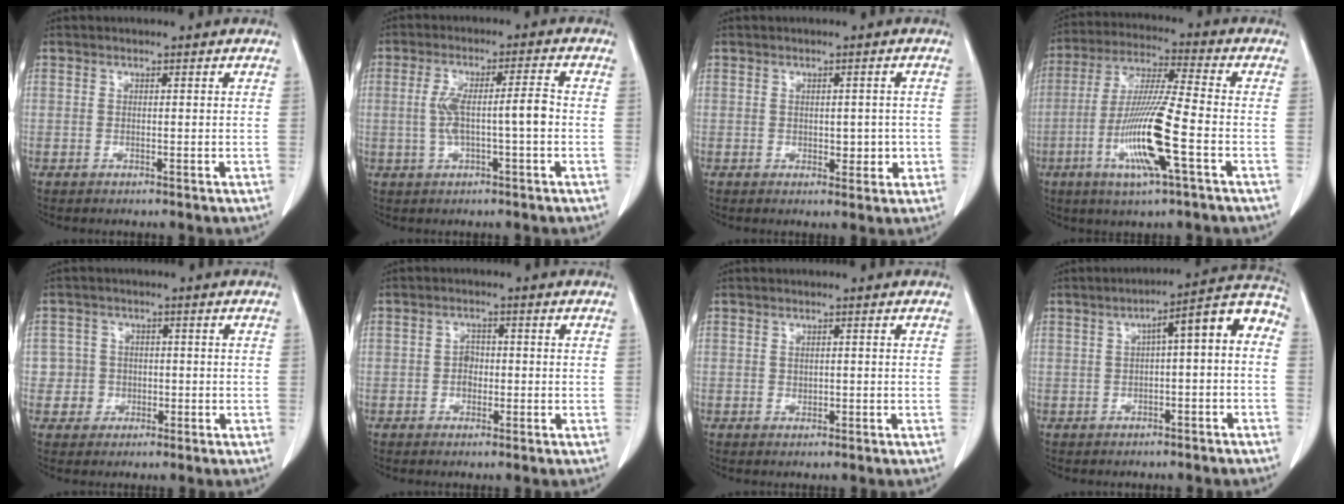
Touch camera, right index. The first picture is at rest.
{"total": 6.6, "force": [-0.7, 0.6, 6.6], "torque": [-0.130, 0.019, -0.010]}
{"total": 2.7, "force": [-0.2, 1.6, 2.1], "torque": [-0.023, 0.001, 0.004]}
{"total": 13.5, "force": [-4.4, 0.0, 12.8], "torque": [-0.258, -0.015, -0.088]}
{"total": 3.2, "force": [-0.6, 3.1, -0.4], "torque": [0.025, 0.013, -0.015]}
{"total": 1.9, "force": [-0.5, 1.5, 1.2], "torque": [-0.013, 0.007, -0.009]}
{"total": 0.0}
{"total": 8.6, "force": [0.3, 1.7, 8.5], "torque": [-0.109, 0.045, -0.004]}